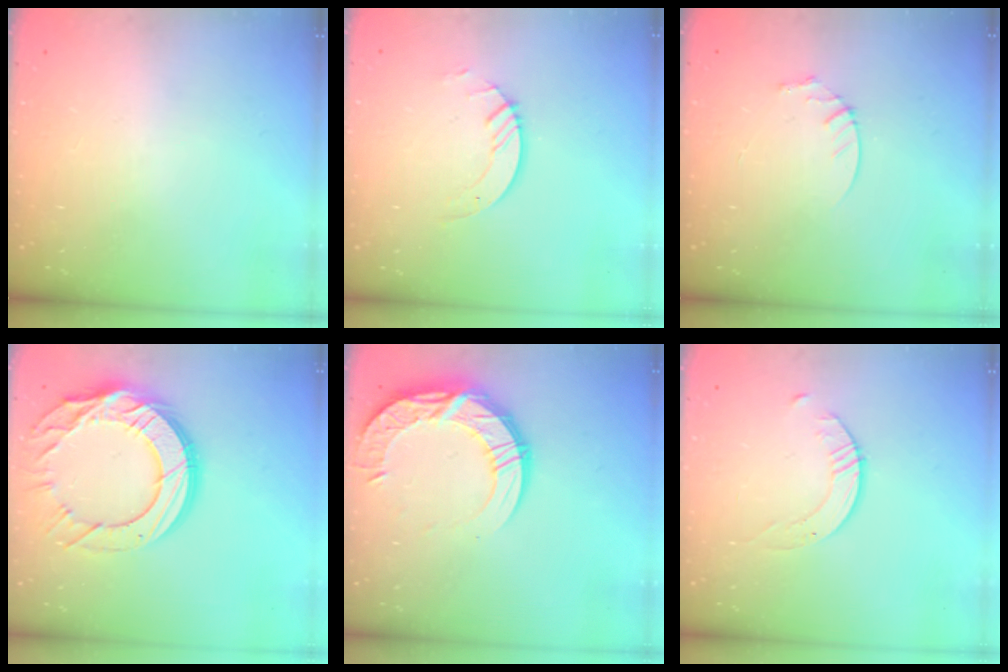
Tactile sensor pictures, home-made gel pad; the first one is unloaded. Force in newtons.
{"total": 3.1, "press": 3.0, "slide": 0.3}
{"total": 3.6, "press": 3.6, "slide": 0.4}
{"total": 20.4, "press": 20.3, "slide": 2.0}
{"total": 19.5, "press": 19.4, "slide": 1.5}
{"total": 1.7, "press": 1.7, "slide": 0.2}